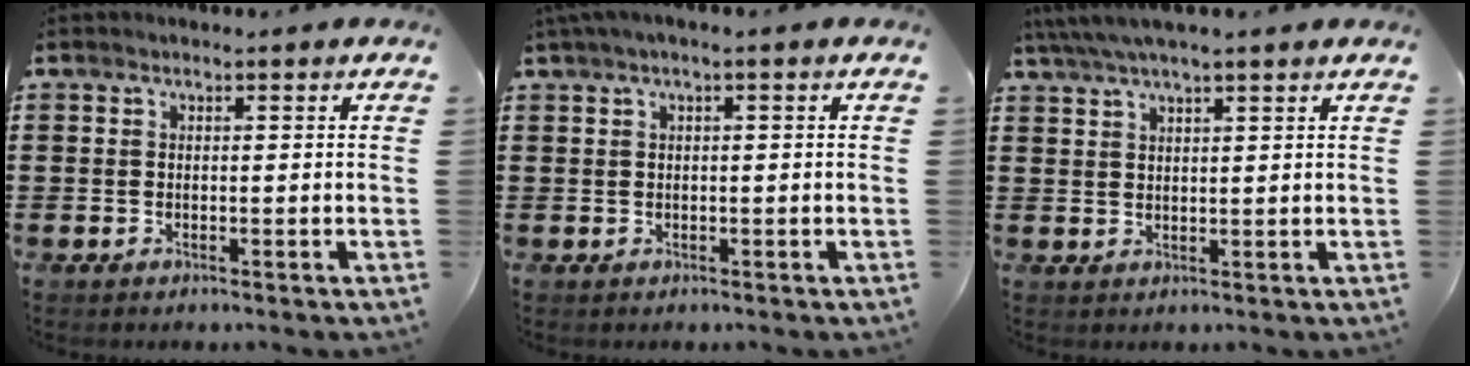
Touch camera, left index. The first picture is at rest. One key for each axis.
{"total": 1.3, "fx": 0.0, "fy": 0.0, "fz": 1.3, "tx": -0.019, "ty": -0.006, "tz": 0.001}
{"total": 3.4, "fx": 2.8, "fy": 0.1, "fz": 1.9, "tx": -0.045, "ty": -0.001, "tz": 0.051}